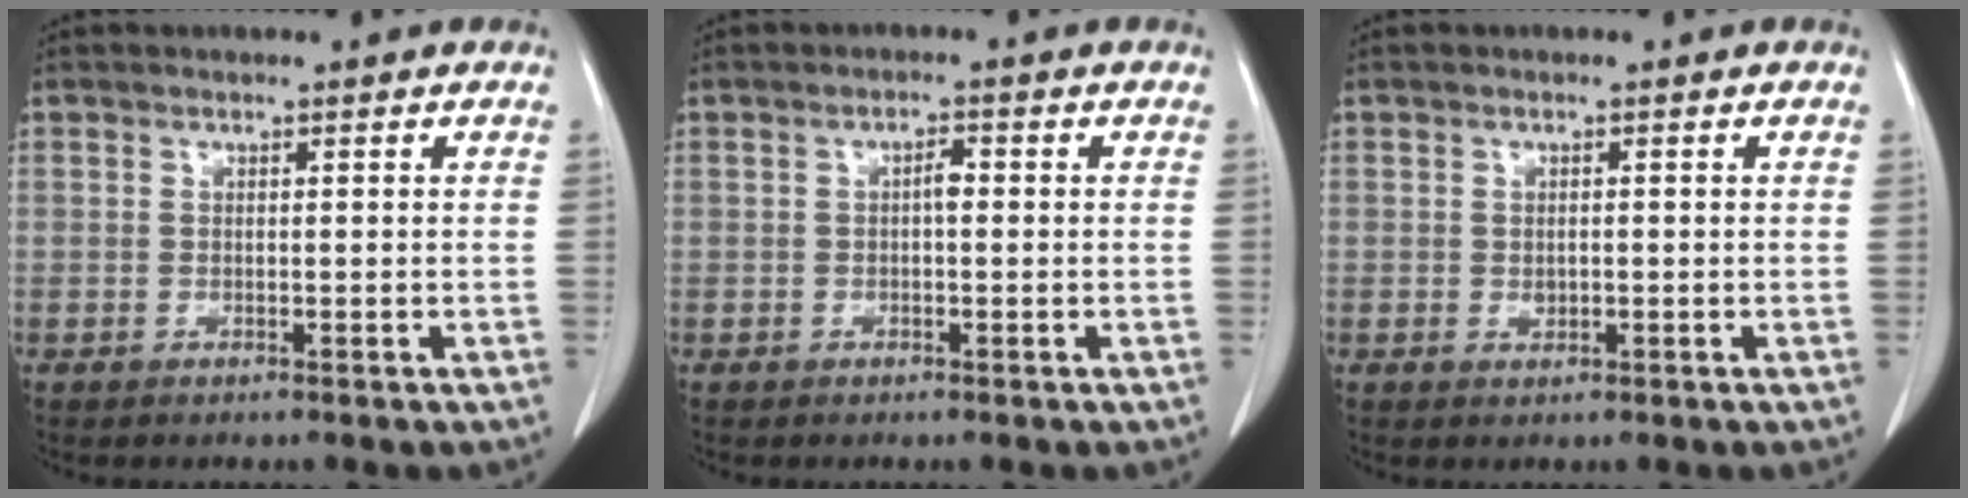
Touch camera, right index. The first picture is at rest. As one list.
[{"total": 1.6, "force": [0.0, 0.6, 1.5], "torque": [-0.024, 0.005, -0.002]}, {"total": 1.2, "force": [-0.1, 0.8, 0.9], "torque": [-0.014, -0.001, 0.002]}]